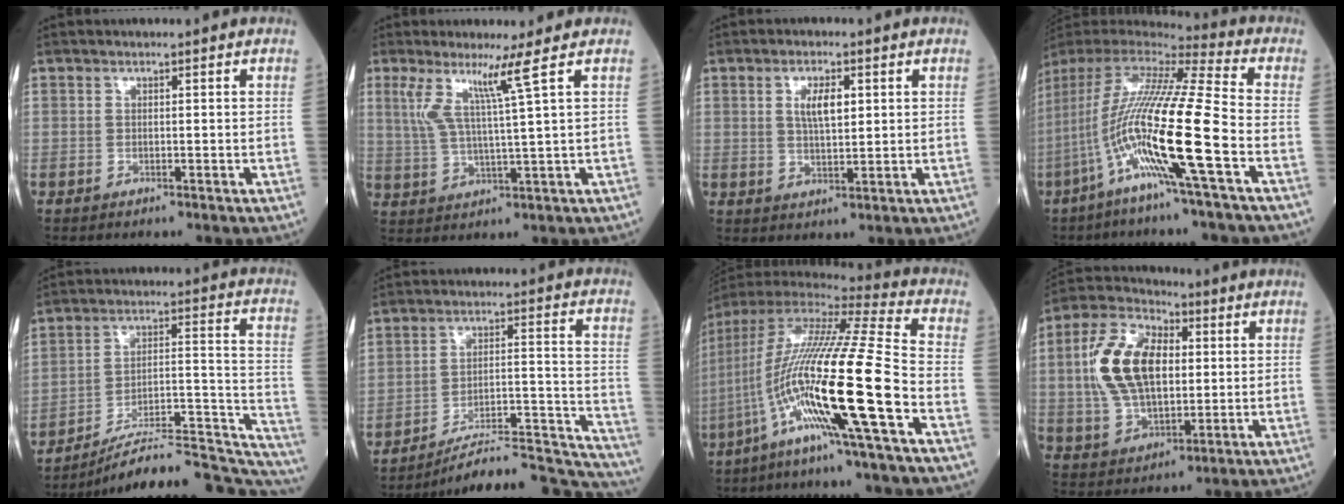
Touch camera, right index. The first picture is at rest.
{"total": 6.3, "force": [3.1, -1.7, 5.2], "torque": [-0.109, -0.005, 0.067]}
{"total": 4.6, "force": [1.4, 1.5, 4.1], "torque": [-0.079, 0.001, 0.026]}
{"total": 20.3, "force": [-6.4, -0.5, 19.2], "torque": [-0.406, -0.025, -0.136]}
{"total": 24.8, "force": [-22.6, 3.2, 9.5], "torque": [-0.074, 0.035, -0.320]}
{"total": 21.9, "force": [-21.0, 1.0, 6.0], "torque": [-0.027, 0.032, -0.295]}
{"total": 22.9, "force": [-7.3, -0.5, 21.7], "torque": [-0.447, -0.032, -0.151]}
{"total": 14.7, "force": [2.1, 7.9, 12.2], "torque": [-0.267, 0.026, 0.042]}